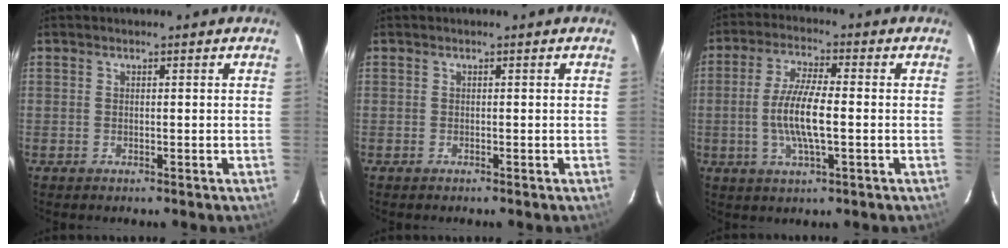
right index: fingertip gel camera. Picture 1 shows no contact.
{"total": 0.0}
{"total": 8.9, "force": [-1.3, 1.9, 8.6], "torque": [-0.173, -0.005, -0.028]}